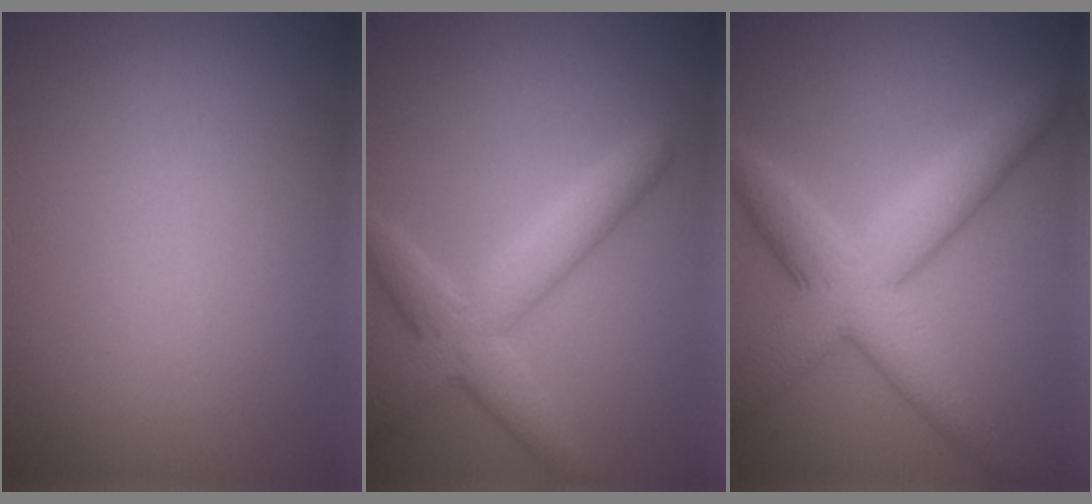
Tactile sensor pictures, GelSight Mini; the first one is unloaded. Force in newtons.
{"total": 4.7, "press": 4.7, "slide": 0.1}
{"total": 7.3, "press": 7.3, "slide": 0.2}